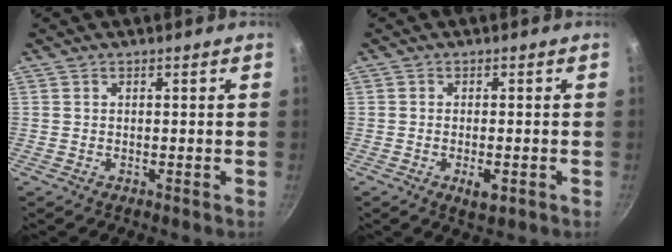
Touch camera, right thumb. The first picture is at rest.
{"total": 3.3, "force": [-1.2, 1.2, 2.8], "torque": [-0.046, 0.002, -0.018]}